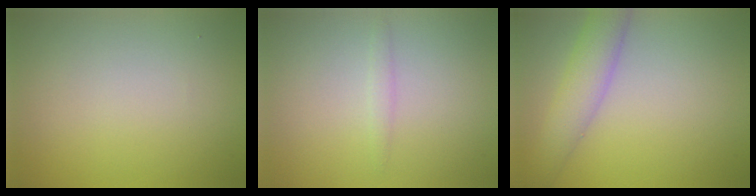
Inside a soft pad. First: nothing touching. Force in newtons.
{"total": 0.7, "press": 0.7, "slide": 0.0}
{"total": 4.0, "press": 4.0, "slide": 0.1}